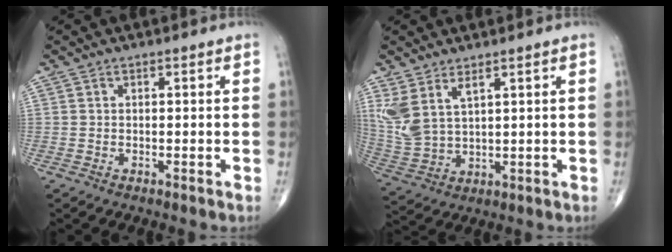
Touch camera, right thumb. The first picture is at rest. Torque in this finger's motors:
{"motor_torque": [0.15, 0.20, 0.75, 0.57, 0.10]}